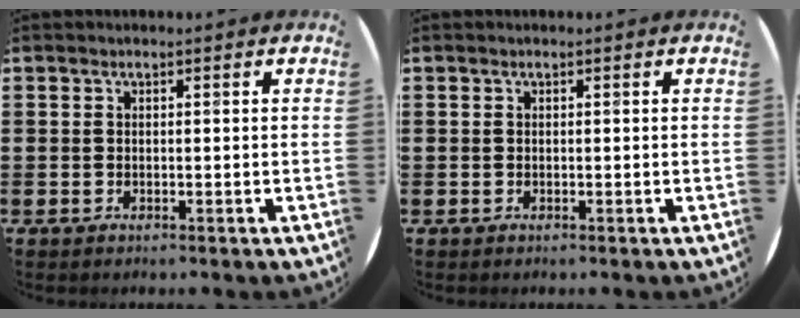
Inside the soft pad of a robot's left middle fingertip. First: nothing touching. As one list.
[{"total": 0.0}]